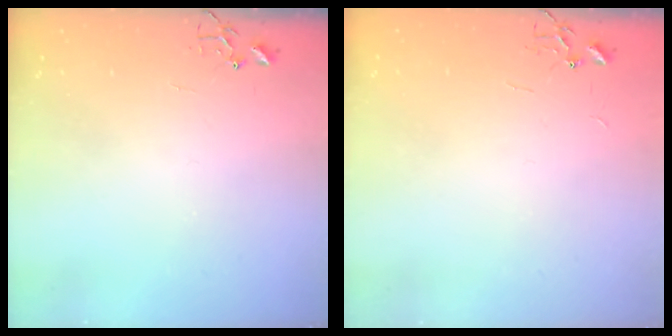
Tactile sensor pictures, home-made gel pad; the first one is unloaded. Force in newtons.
{"total": 1.8, "press": 1.8, "slide": 0.2}